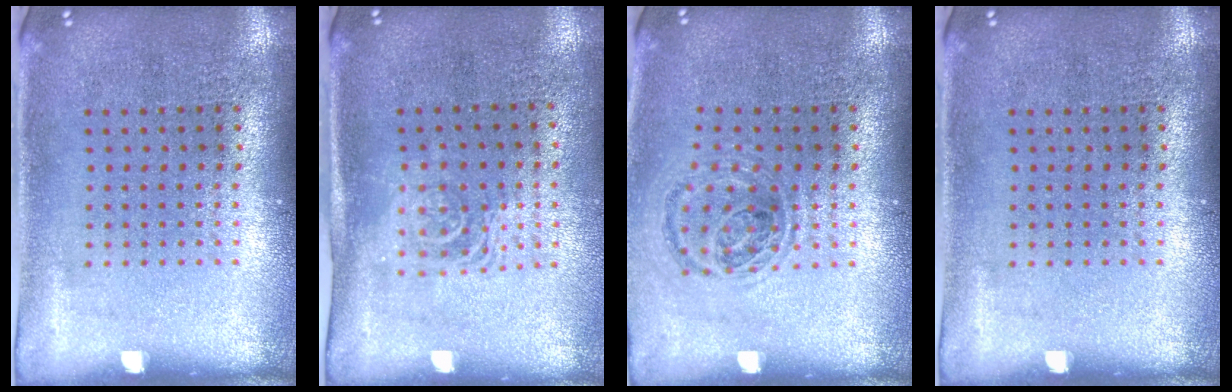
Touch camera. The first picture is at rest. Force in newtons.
{"total": 1.6, "press": 1.3, "slide": 0.9}
{"total": 0.9, "press": 0.9, "slide": 0.2}
{"total": 0.0}